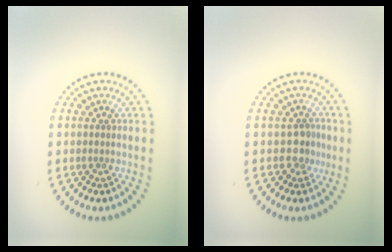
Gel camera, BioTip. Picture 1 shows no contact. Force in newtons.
{"total": 1.9, "press": 1.5, "slide": 1.0}